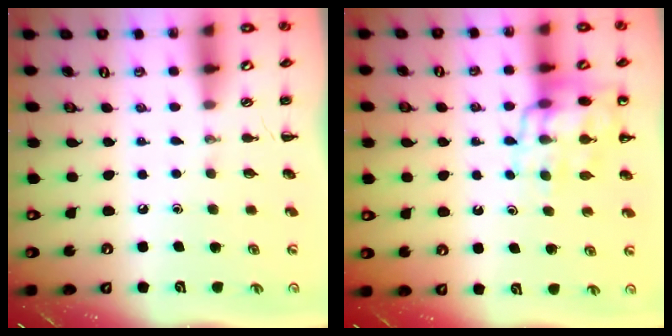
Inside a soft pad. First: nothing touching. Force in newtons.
{"total": 12.0, "press": 11.7, "slide": 2.5}